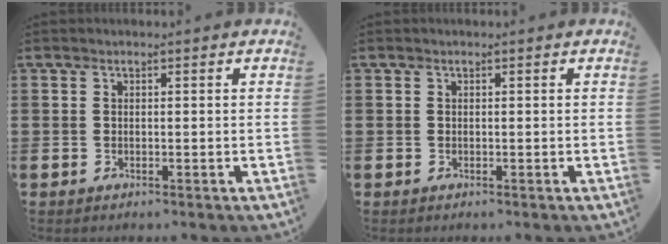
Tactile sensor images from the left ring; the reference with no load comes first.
{"total": 0.0}